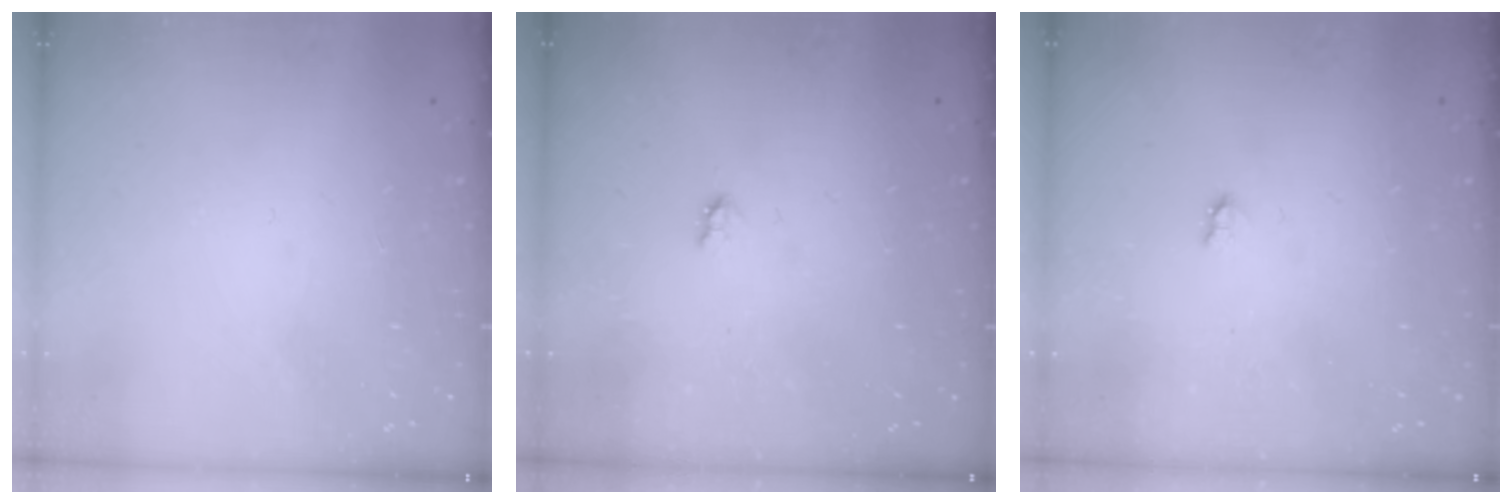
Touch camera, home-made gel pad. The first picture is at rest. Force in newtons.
{"total": 1.9, "press": 1.9, "slide": 0.3}
{"total": 1.7, "press": 1.6, "slide": 0.3}